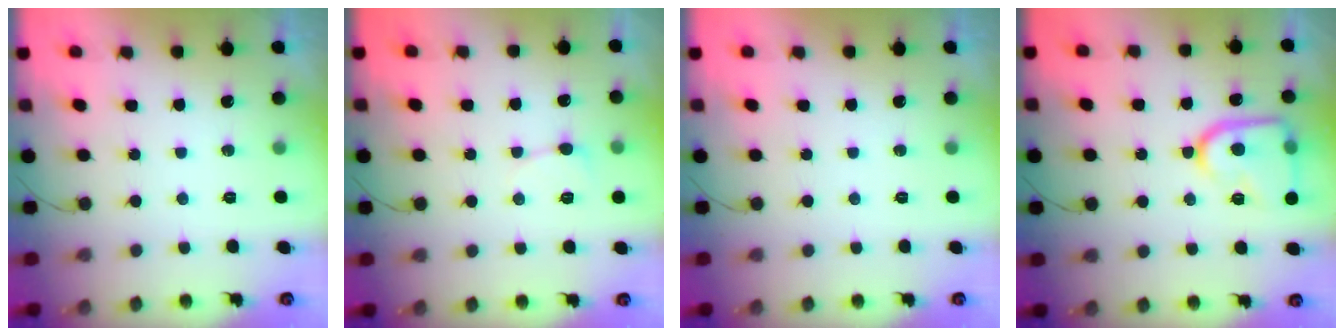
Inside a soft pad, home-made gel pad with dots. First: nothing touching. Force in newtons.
{"total": 3.7, "press": 3.6, "slide": 0.5}
{"total": 0.0}
{"total": 14.2, "press": 14.1, "slide": 1.2}